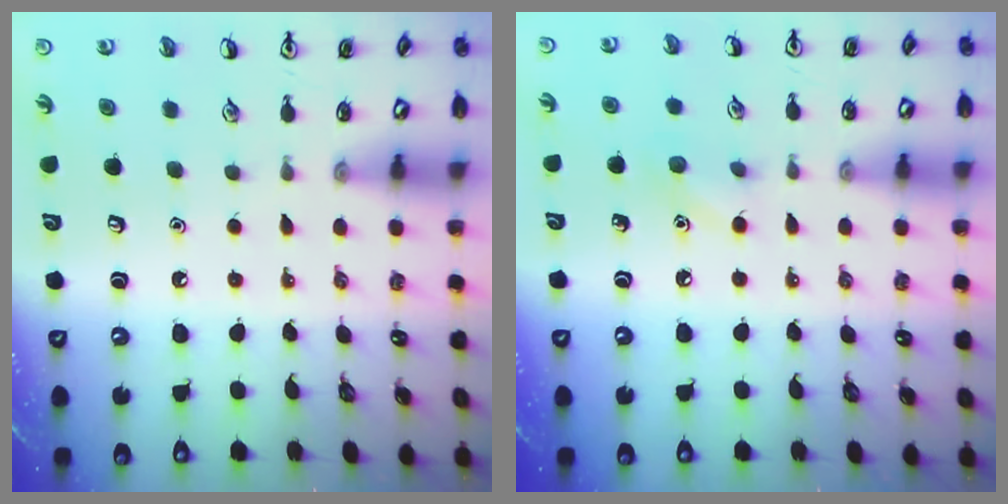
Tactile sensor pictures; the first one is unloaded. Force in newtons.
{"total": 6.9, "press": 6.6, "slide": 2.1}